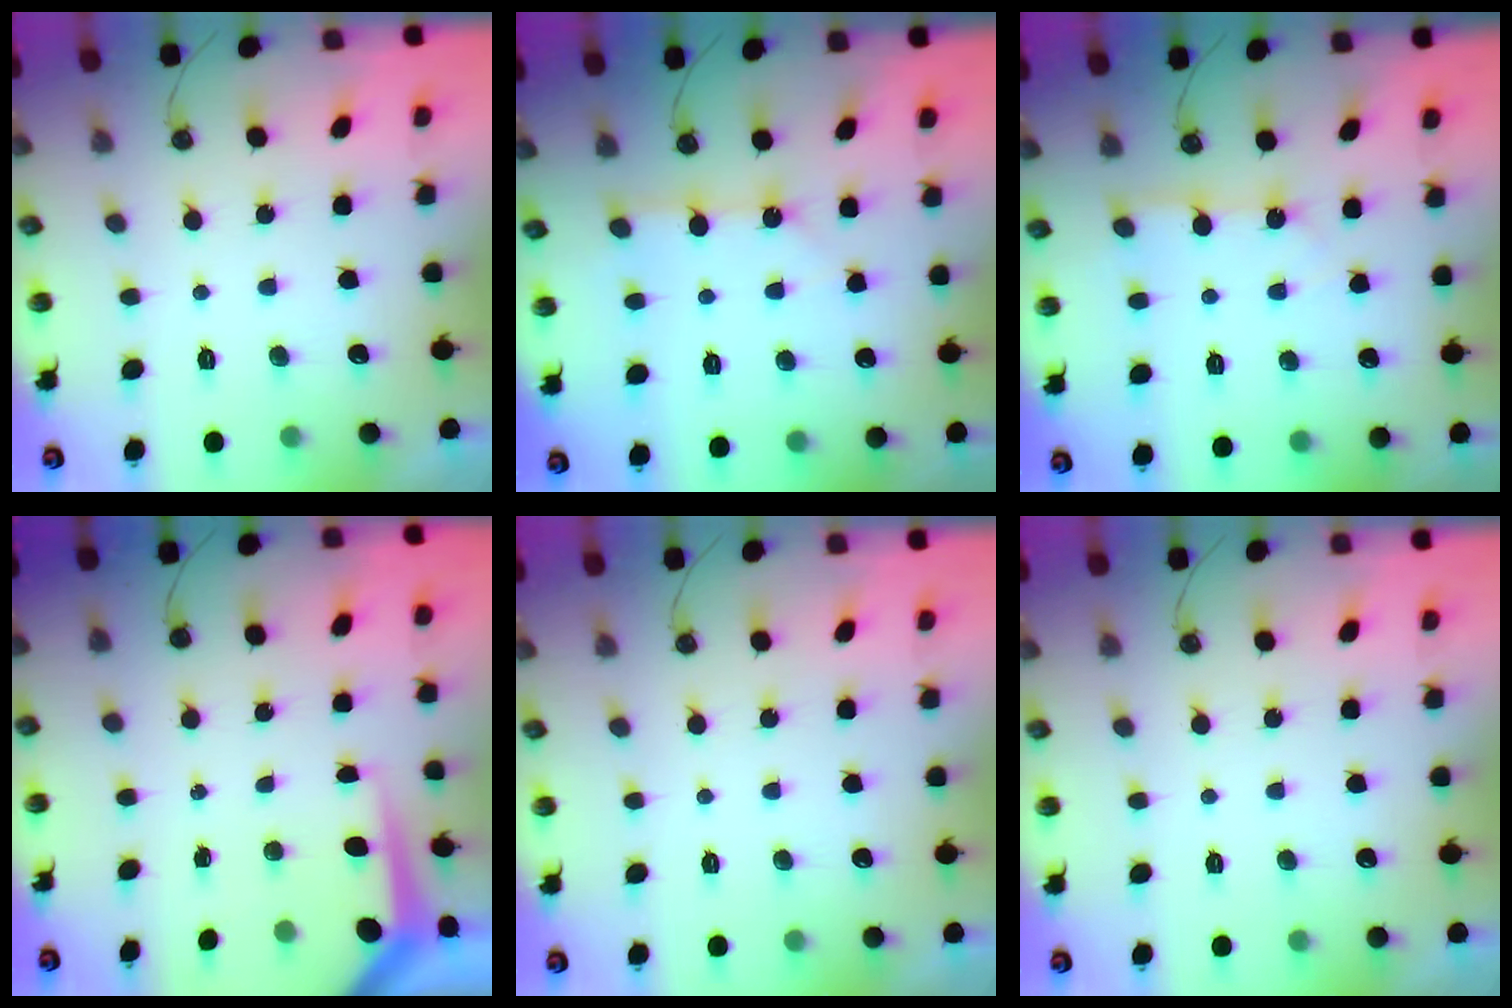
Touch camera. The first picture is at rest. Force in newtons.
{"total": 2.8, "press": 2.8, "slide": 0.3}
{"total": 3.0, "press": 3.0, "slide": 0.4}
{"total": 5.6, "press": 5.6, "slide": 0.4}
{"total": 0.0}
{"total": 0.0}